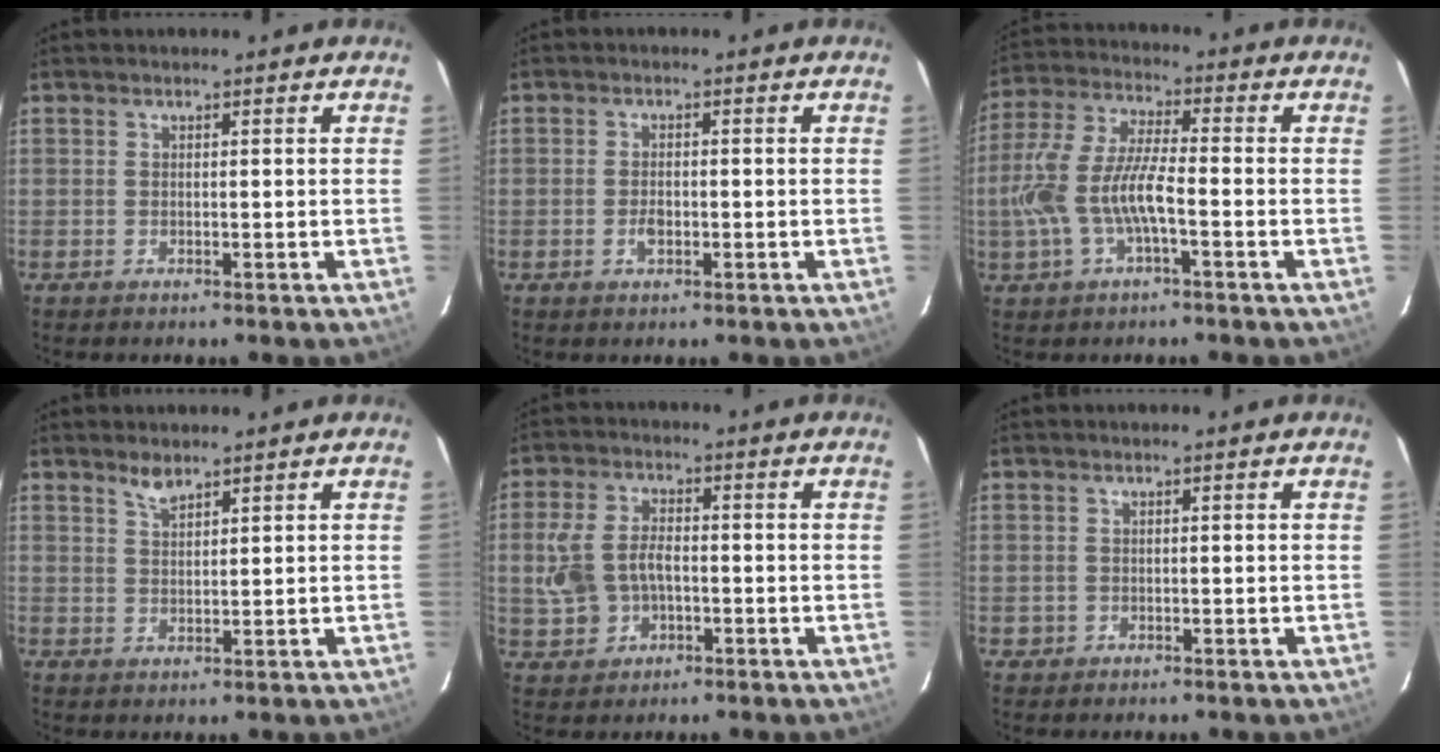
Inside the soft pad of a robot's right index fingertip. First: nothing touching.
{"total": 2.5, "force": [-0.8, 1.3, 2.0], "torque": [-0.038, 0.002, -0.013]}
{"total": 11.8, "force": [-3.2, 3.5, 10.8], "torque": [-0.237, 0.002, -0.060]}
{"total": 2.6, "force": [2.2, 0.7, 1.2], "torque": [-0.022, 0.002, 0.043]}
{"total": 8.2, "force": [-1.2, 5.7, 5.7], "torque": [-0.132, 0.011, -0.010]}
{"total": 1.2, "force": [-0.1, 1.1, 0.0], "torque": [0.003, 0.004, 0.001]}